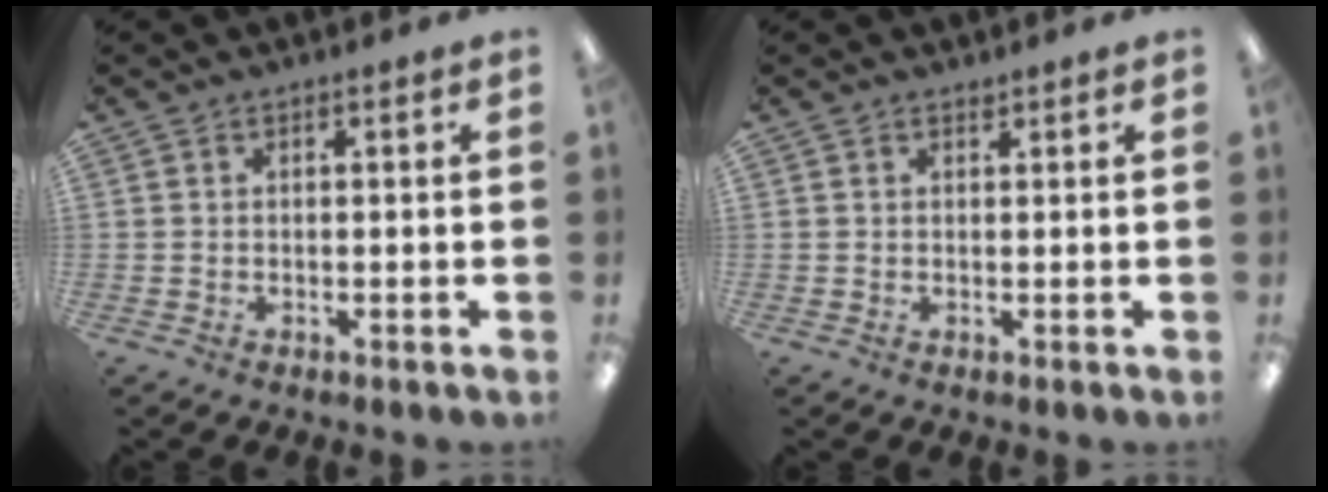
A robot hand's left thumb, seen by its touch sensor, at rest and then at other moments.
{"total": 0.8, "force": [0.8, 0.2, 0.0], "torque": [0.000, -0.003, 0.015]}